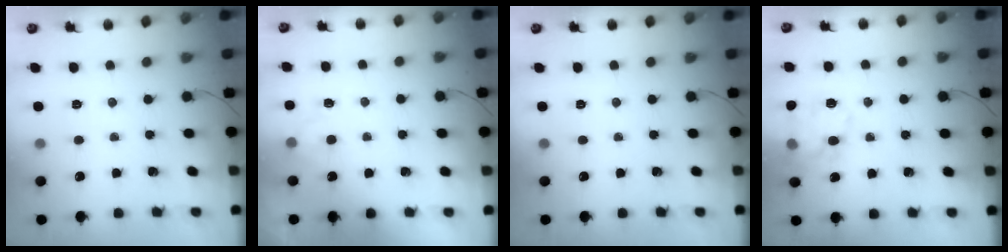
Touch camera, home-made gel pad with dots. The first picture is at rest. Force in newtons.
{"total": 2.7, "press": 2.3, "slide": 1.4}
{"total": 0.0}
{"total": 15.9, "press": 15.8, "slide": 1.8}